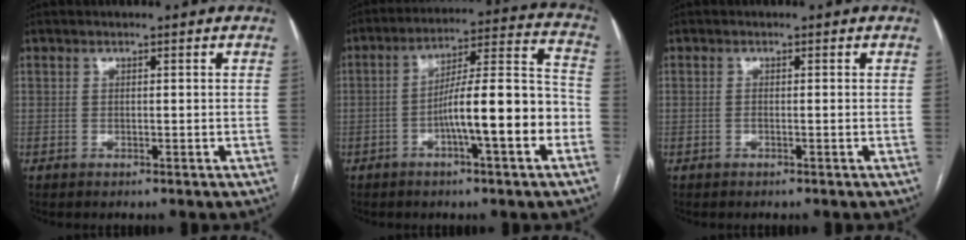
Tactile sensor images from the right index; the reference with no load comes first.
{"total": 14.0, "force": [-4.5, 1.1, 13.2], "torque": [-0.206, 0.022, -0.069]}
{"total": 0.5, "force": [-0.1, 0.0, 0.5], "torque": [-0.009, 0.000, 0.000]}